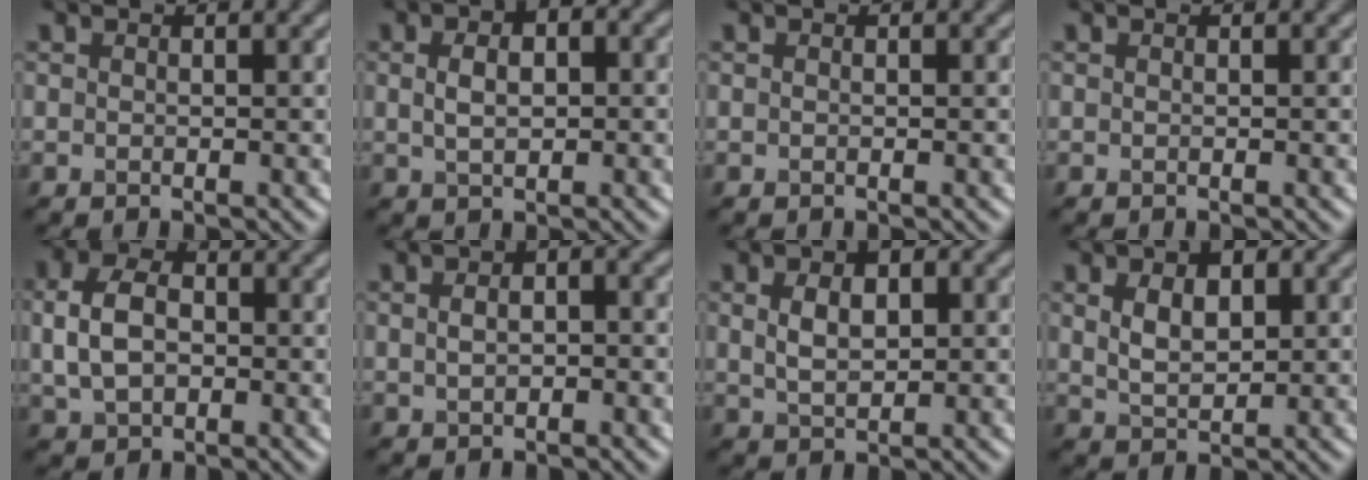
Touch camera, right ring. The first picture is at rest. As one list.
[{"total": 4.5, "force": [1.1, 2.6, 3.5], "torque": [-0.049, 0.012, 0.008]}, {"total": 0.0}, {"total": 0.0}, {"total": 5.1, "force": [0.2, 3.6, 3.5], "torque": [-0.077, 0.006, 0.000]}, {"total": 4.3, "force": [0.9, 2.6, 3.3], "torque": [-0.035, 0.014, 0.001]}, {"total": 5.2, "force": [1.5, 2.9, 4.0], "torque": [-0.061, 0.010, 0.020]}, {"total": 5.7, "force": [1.9, 3.3, 4.3], "torque": [-0.067, 0.007, 0.026]}]